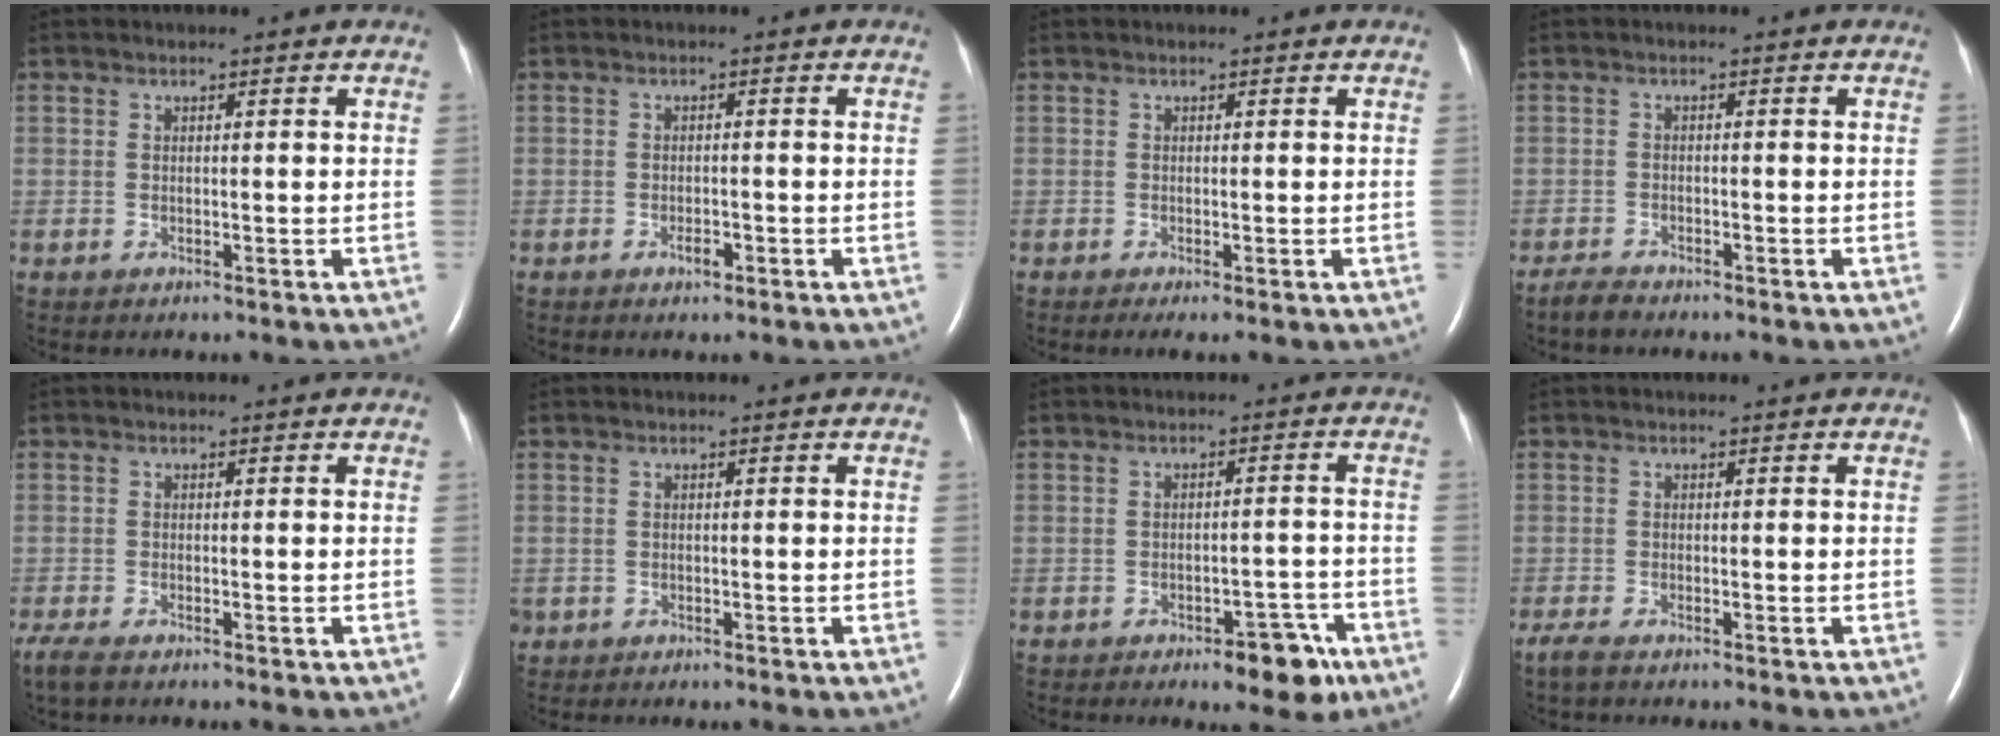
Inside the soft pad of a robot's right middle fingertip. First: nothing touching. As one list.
[{"total": 1.5, "force": [-0.8, 0.5, 1.1], "torque": [-0.022, -0.001, -0.011]}, {"total": 0.9, "force": [-0.4, -0.1, 0.8], "torque": [-0.018, -0.003, -0.007]}, {"total": 1.9, "force": [-1.7, 0.4, 0.6], "torque": [-0.021, -0.004, -0.031]}, {"total": 3.7, "force": [-2.7, 1.0, 2.2], "torque": [-0.055, -0.014, -0.047]}, {"total": 0.6, "force": [-0.3, 0.5, 0.1], "torque": [-0.006, 0.004, -0.002]}, {"total": 5.9, "force": [-3.8, 2.4, 3.8], "torque": [-0.038, 0.010, -0.043]}, {"total": 1.9, "force": [-1.4, 0.3, 1.2], "torque": [-0.033, -0.009, -0.028]}]